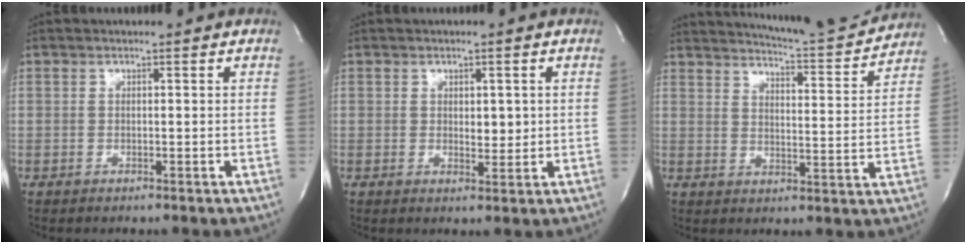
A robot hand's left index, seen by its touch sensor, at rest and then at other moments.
{"total": 2.2, "force": [0.3, 1.1, 1.9], "torque": [-0.026, -0.005, 0.009]}
{"total": 13.1, "force": [12.6, 0.1, 3.3], "torque": [-0.055, -0.028, 0.168]}